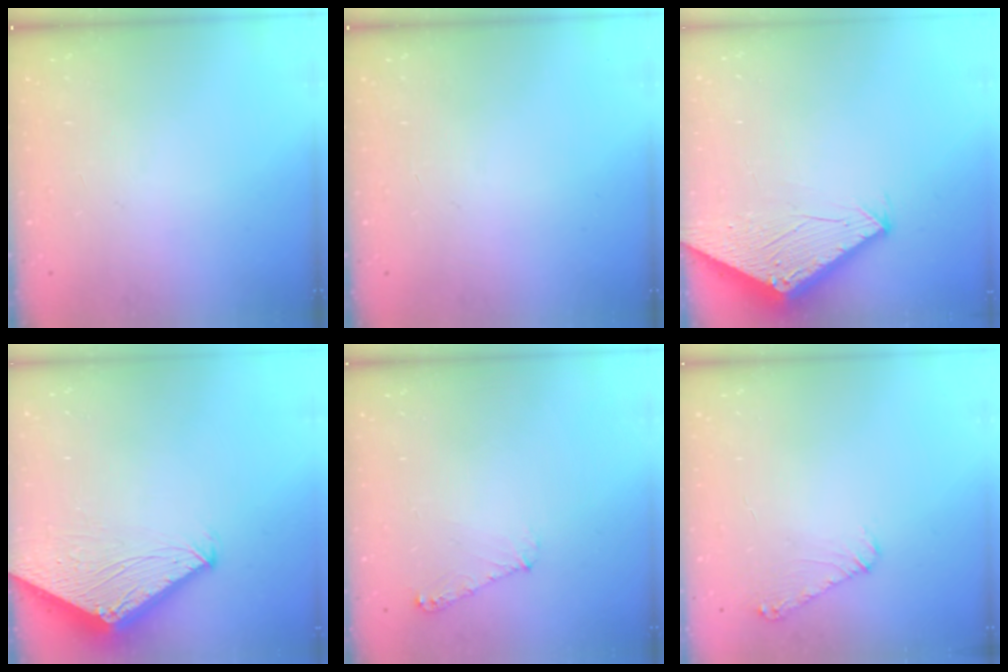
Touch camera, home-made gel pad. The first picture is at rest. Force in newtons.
{"total": 0.0}
{"total": 2.8, "press": 2.8, "slide": 0.1}
{"total": 4.7, "press": 4.7, "slide": 0.1}
{"total": 5.7, "press": 5.7, "slide": 0.5}
{"total": 6.4, "press": 6.4, "slide": 0.7}